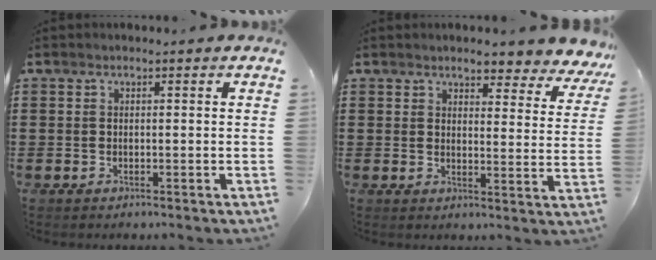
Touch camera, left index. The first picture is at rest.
{"total": 4.4, "force": [4.0, 0.6, 1.6], "torque": [-0.041, -0.020, 0.068]}